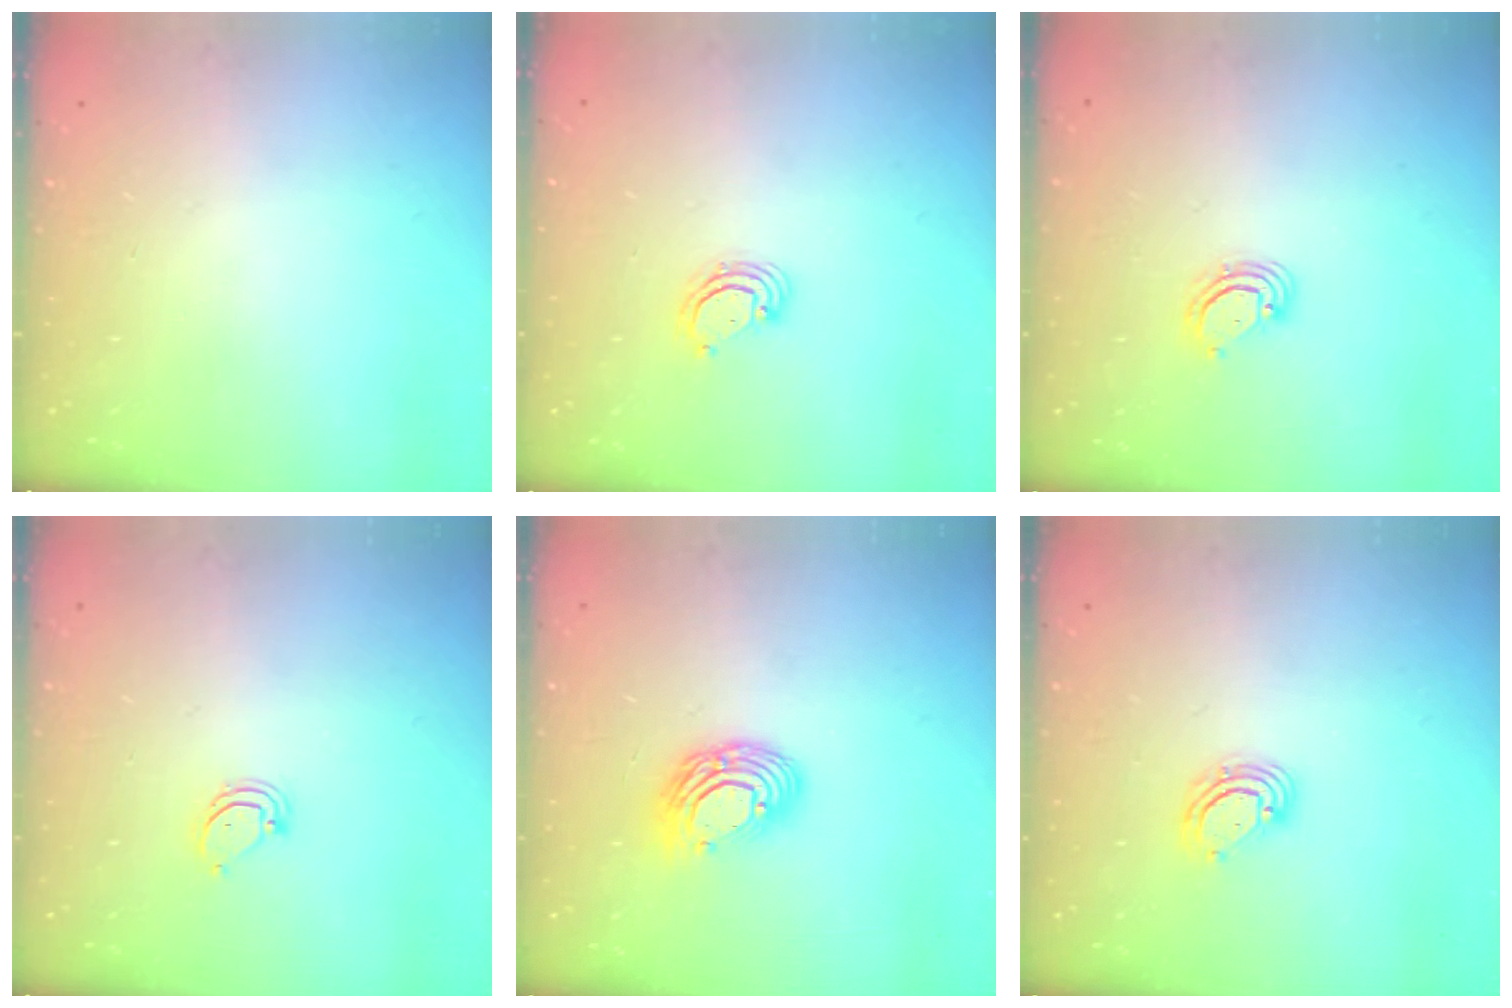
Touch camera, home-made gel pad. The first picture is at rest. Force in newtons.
{"total": 3.5, "press": 3.5, "slide": 0.1}
{"total": 3.2, "press": 3.2, "slide": 0.2}
{"total": 3.4, "press": 3.4, "slide": 0.4}
{"total": 11.0, "press": 10.9, "slide": 1.1}
{"total": 4.9, "press": 4.8, "slide": 0.6}